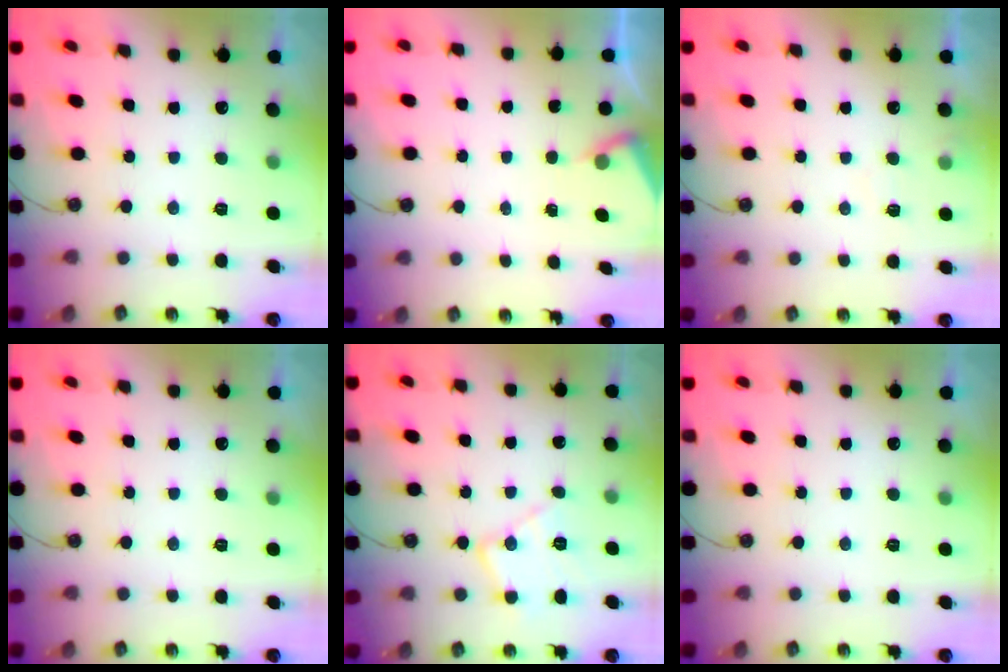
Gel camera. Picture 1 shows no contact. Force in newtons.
{"total": 2.2, "press": 2.1, "slide": 0.3}
{"total": 5.5, "press": 5.4, "slide": 0.8}
{"total": 0.0}
{"total": 11.6, "press": 11.6, "slide": 0.3}
{"total": 0.0}